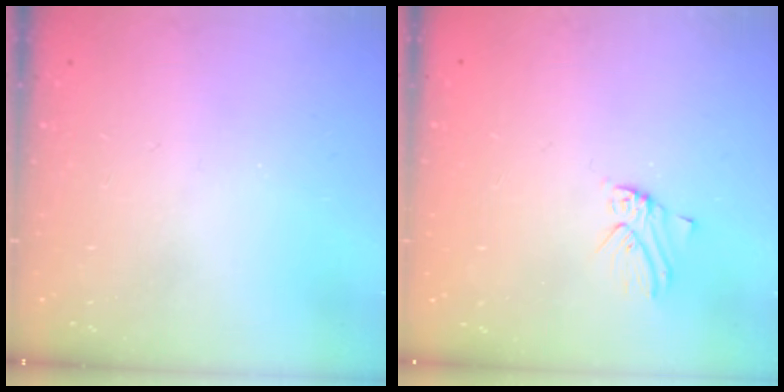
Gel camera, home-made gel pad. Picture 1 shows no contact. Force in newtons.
{"total": 2.2, "press": 2.2, "slide": 0.1}